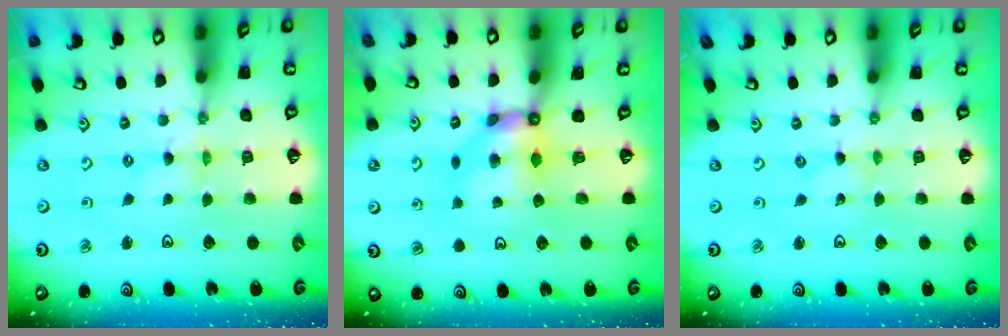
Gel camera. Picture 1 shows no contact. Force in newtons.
{"total": 7.5, "press": 7.5, "slide": 0.5}
{"total": 0.0}